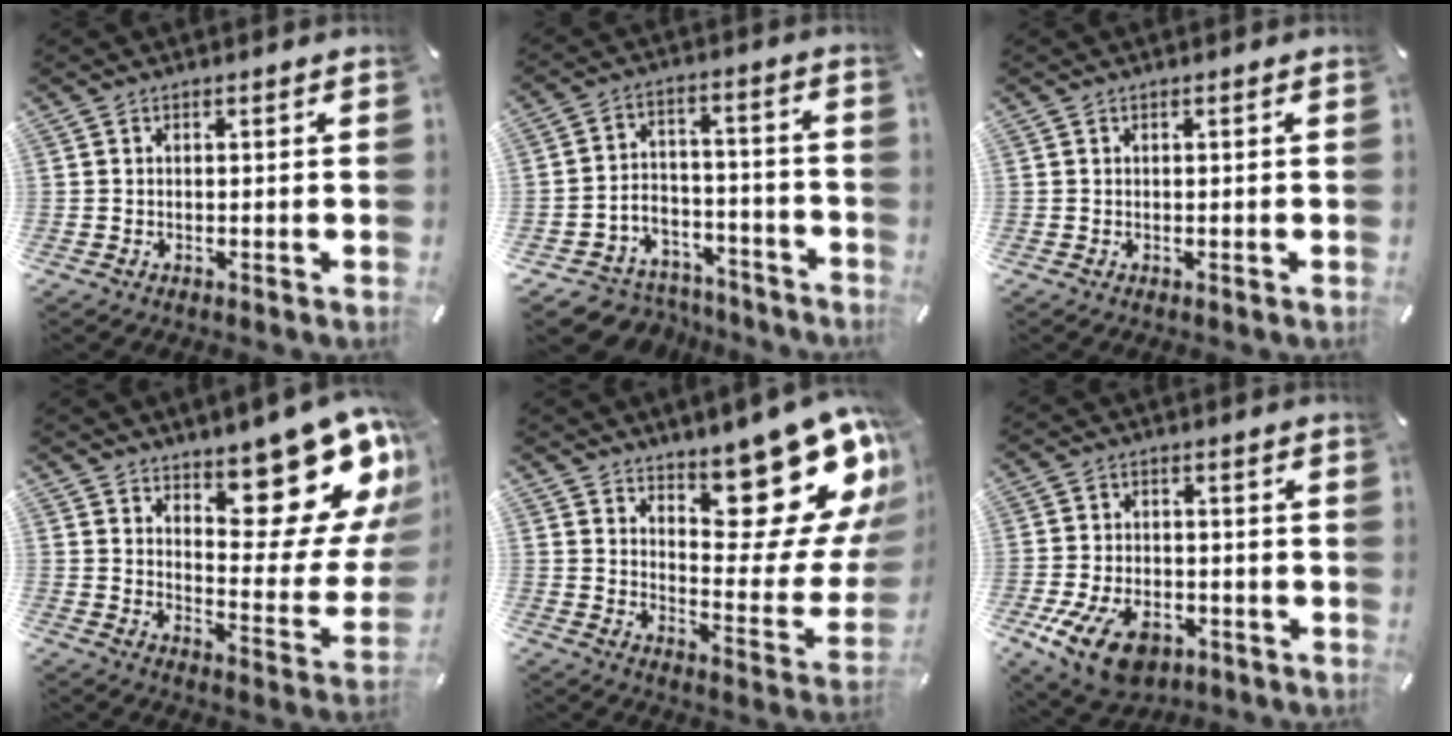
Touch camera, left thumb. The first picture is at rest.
{"total": 7.1, "force": [-4.2, 5.6, 0.8], "torque": [-0.015, 0.023, -0.074]}
{"total": 0.0}
{"total": 18.5, "force": [13.5, 6.9, 10.4], "torque": [-0.099, -0.135, 0.225]}
{"total": 20.1, "force": [14.6, 7.5, 11.5], "torque": [-0.117, -0.138, 0.242]}
{"total": 11.7, "force": [-5.6, 7.2, 7.2], "torque": [-0.138, 0.024, -0.098]}